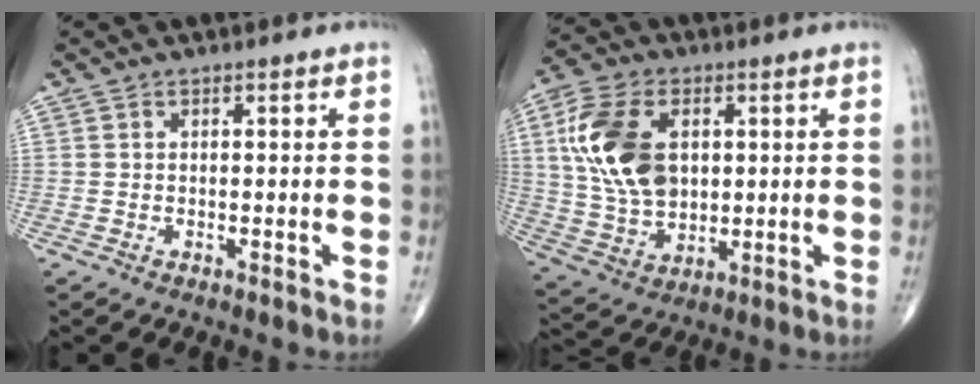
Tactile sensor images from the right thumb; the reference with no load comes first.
{"total": 15.8, "force": [3.5, 10.1, 11.7], "torque": [-0.221, -0.004, 0.071]}